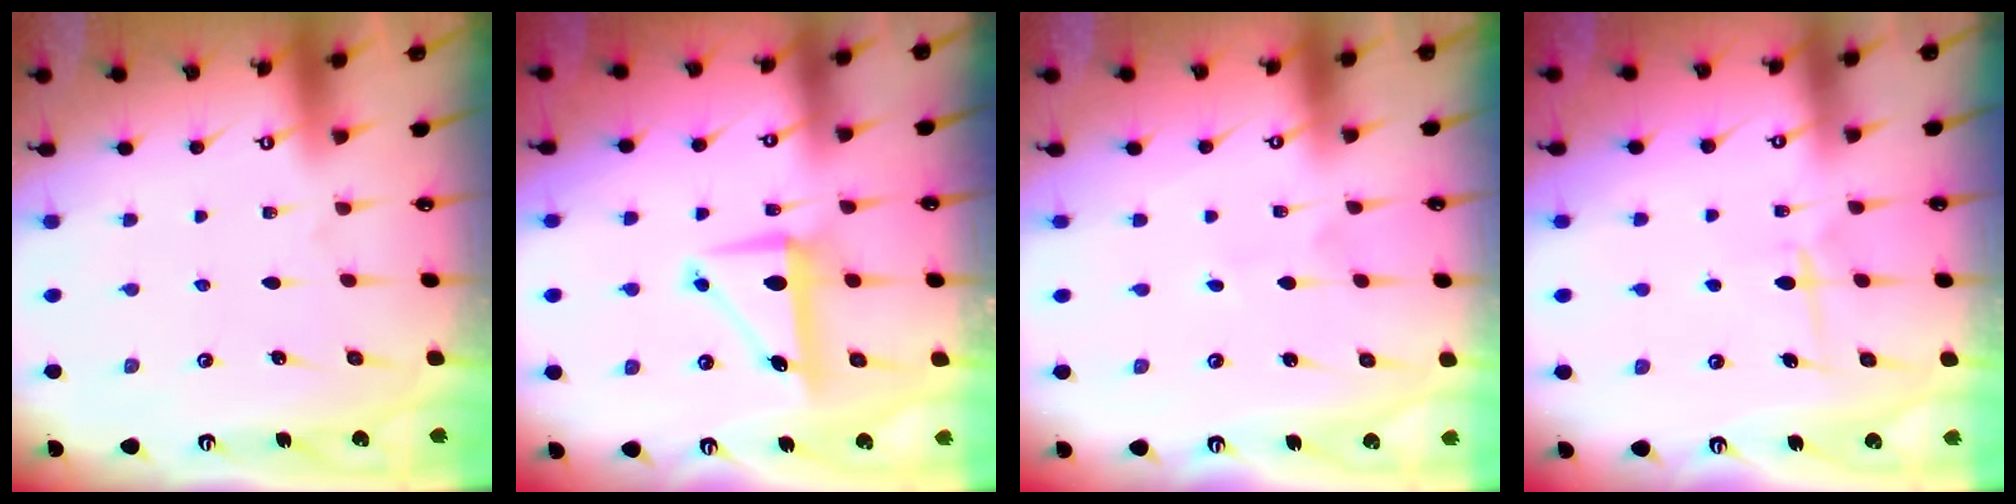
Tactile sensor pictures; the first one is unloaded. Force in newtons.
{"total": 7.6, "press": 7.6, "slide": 1.0}
{"total": 1.1, "press": 1.1, "slide": 0.1}
{"total": 6.0, "press": 5.9, "slide": 1.2}